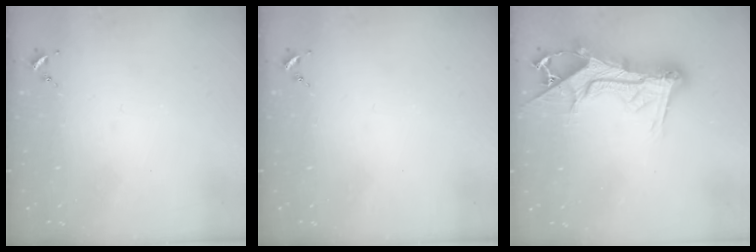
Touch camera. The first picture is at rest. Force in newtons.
{"total": 0.0}
{"total": 19.2, "press": 19.2, "slide": 1.2}